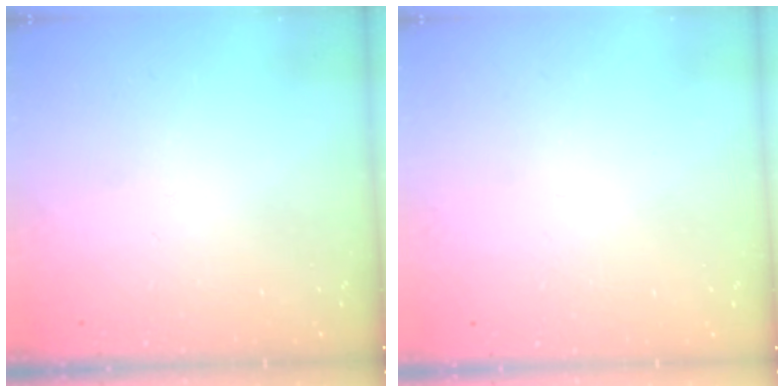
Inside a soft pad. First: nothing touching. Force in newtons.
{"total": 0.7, "press": 0.7, "slide": 0.3}